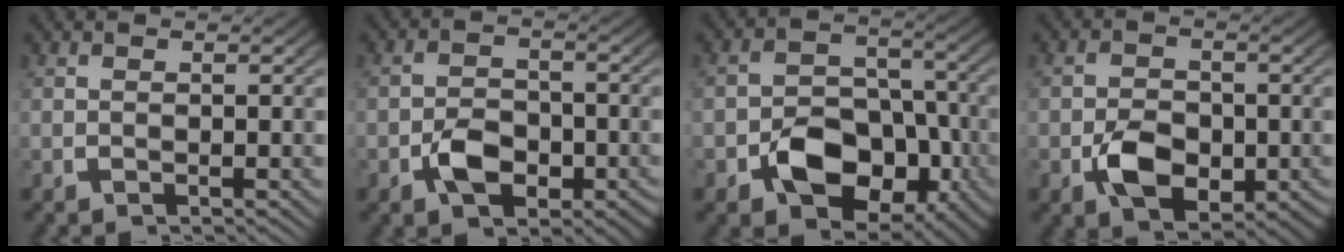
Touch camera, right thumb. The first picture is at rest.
{"total": 4.6, "force": [-1.7, 3.2, 2.9], "torque": [-0.054, -0.019, -0.022]}
{"total": 9.1, "force": [-2.9, 6.5, 5.6], "torque": [-0.101, -0.030, -0.040]}
{"total": 6.3, "force": [-1.6, 4.2, 4.3], "torque": [-0.088, -0.028, -0.016]}